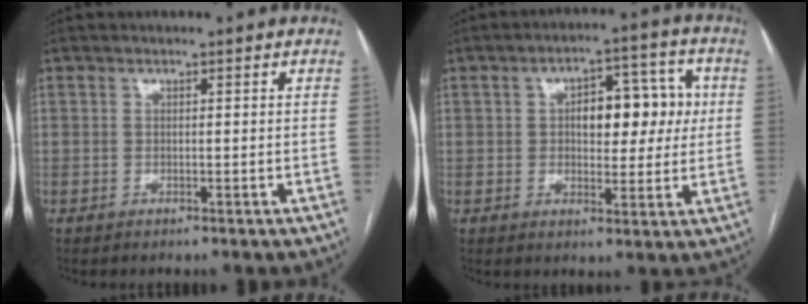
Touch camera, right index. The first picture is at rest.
{"total": 9.6, "force": [1.3, 4.8, 8.2], "torque": [-0.108, 0.030, 0.023]}